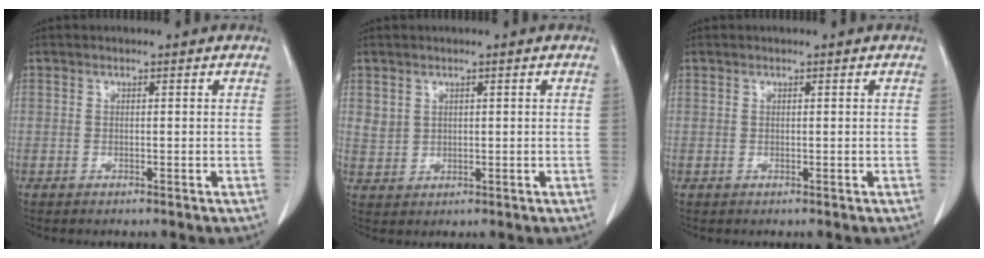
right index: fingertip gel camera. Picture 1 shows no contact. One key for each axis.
{"total": 2.3, "fx": 1.2, "fy": 1.9, "fz": 0.5, "tx": -0.004, "ty": -0.002, "tz": 0.027}
{"total": 0.0}